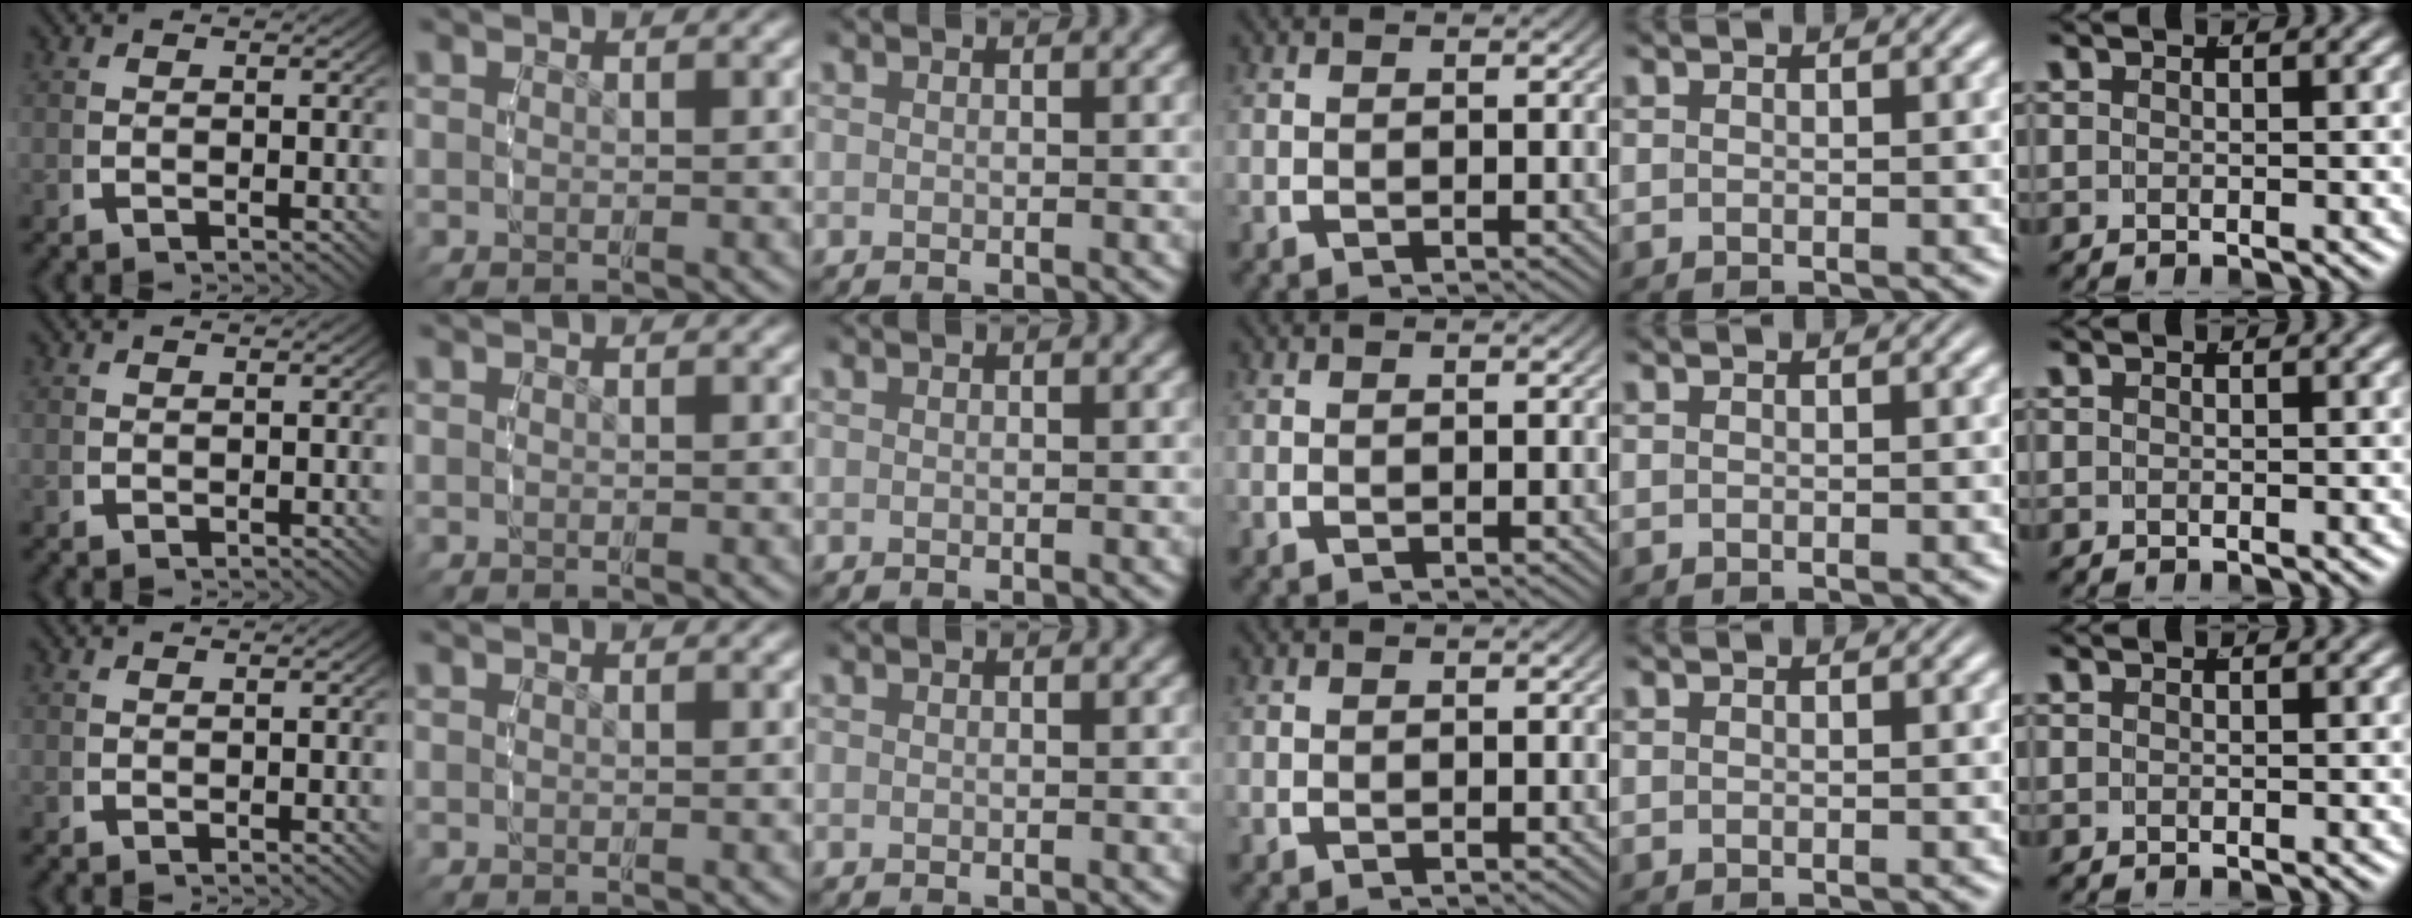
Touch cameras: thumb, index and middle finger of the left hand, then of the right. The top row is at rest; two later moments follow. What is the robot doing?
{"motion": "grasp_and_lifting", "object": "backpack"}